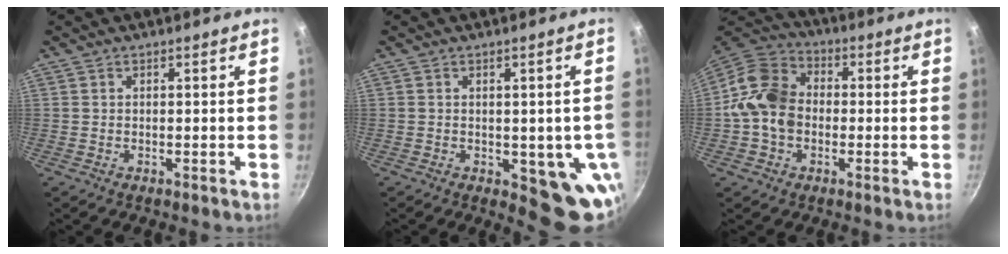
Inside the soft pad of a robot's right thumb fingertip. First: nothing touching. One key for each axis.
{"total": 10.4, "fx": -2.0, "fy": 4.9, "fz": 9.0, "tx": -0.064, "ty": -0.011, "tz": -0.020}
{"total": 12.4, "fx": -1.0, "fy": 9.7, "fz": 7.7, "tx": -0.112, "ty": 0.027, "tz": -0.040}